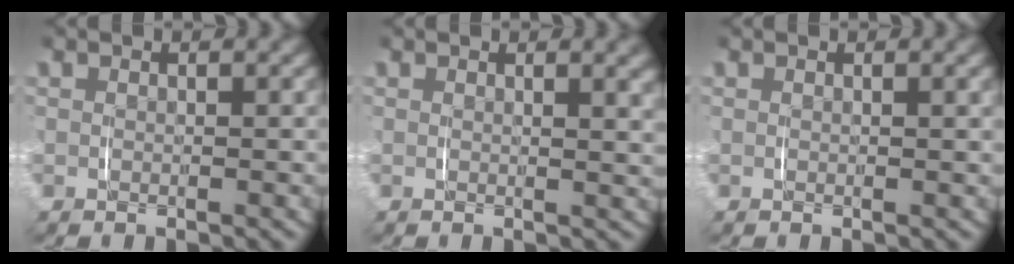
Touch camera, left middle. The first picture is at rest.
{"total": 2.0, "force": [1.3, 0.2, 1.5], "torque": [-0.010, 0.006, 0.016]}
{"total": 0.7, "force": [0.4, 0.0, 0.5], "torque": [-0.006, 0.003, 0.005]}